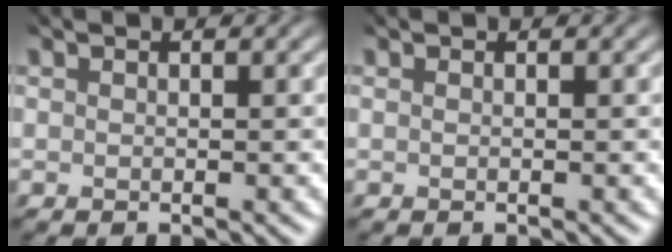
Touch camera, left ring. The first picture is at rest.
{"total": 0.0}